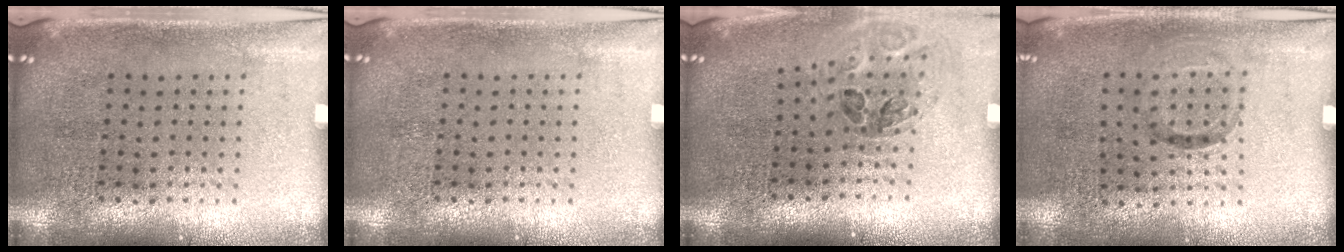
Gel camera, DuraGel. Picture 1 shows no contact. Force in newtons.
{"total": 0.0}
{"total": 1.0, "press": 1.0, "slide": 0.3}
{"total": 0.9, "press": 0.6, "slide": 0.8}